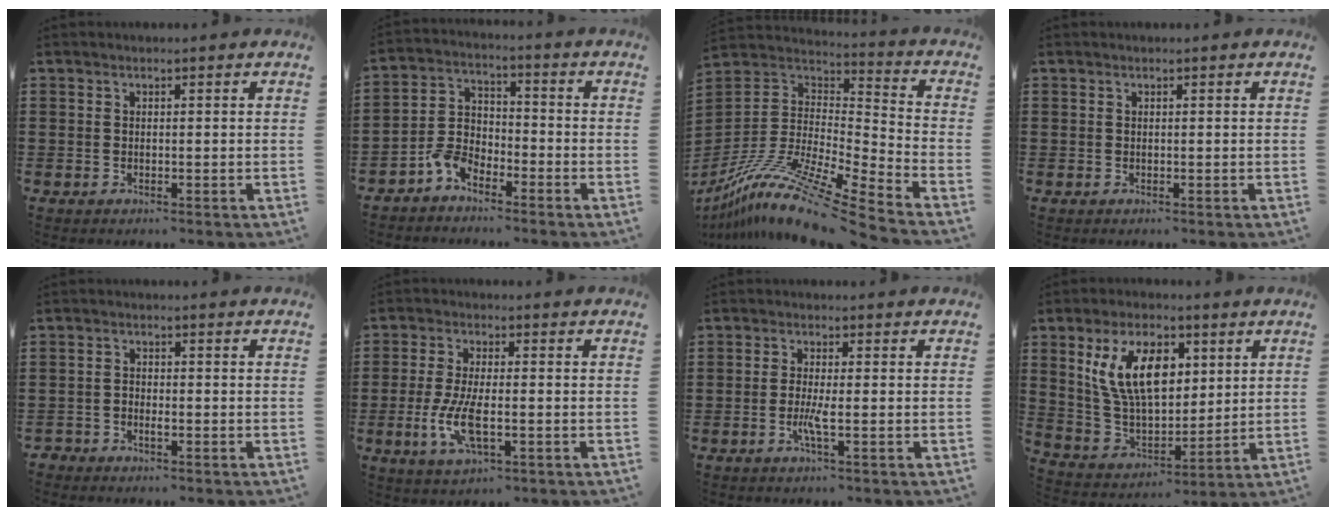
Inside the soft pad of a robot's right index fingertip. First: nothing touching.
{"total": 5.3, "force": [-3.9, 2.9, 2.0], "torque": [-0.057, 0.012, -0.081]}
{"total": 13.3, "force": [-10.5, 0.4, 8.2], "torque": [-0.167, -0.002, -0.206]}
{"total": 0.0}
{"total": 1.6, "force": [-1.2, 0.7, 0.7], "torque": [-0.015, 0.000, -0.025]}
{"total": 7.1, "force": [-1.8, 2.5, 6.3], "torque": [-0.139, -0.010, -0.037]}
{"total": 3.0, "force": [-1.1, 0.2, 2.8], "torque": [-0.062, -0.009, -0.024]}
{"total": 11.8, "force": [4.6, 6.5, 8.7], "torque": [-0.199, 0.018, 0.085]}